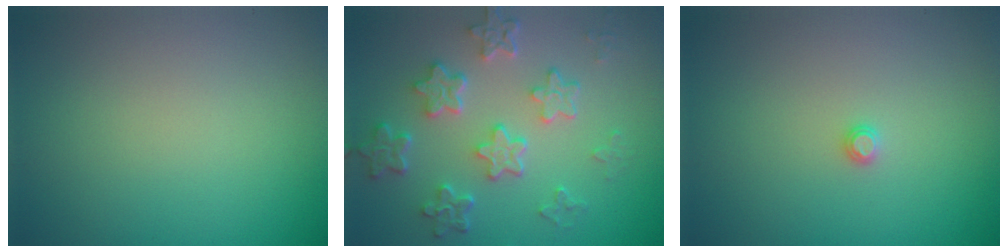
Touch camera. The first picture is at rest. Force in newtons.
{"total": 5.3, "press": 4.1, "slide": 3.4}
{"total": 0.6, "press": 0.6, "slide": 0.2}